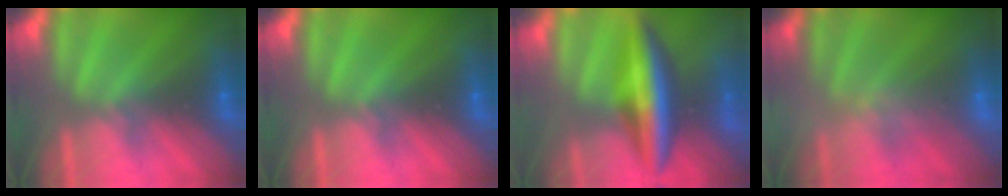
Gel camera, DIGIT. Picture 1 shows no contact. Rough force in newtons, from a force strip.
{"total": 0.0}
{"total": 8.4}
{"total": 2.5}